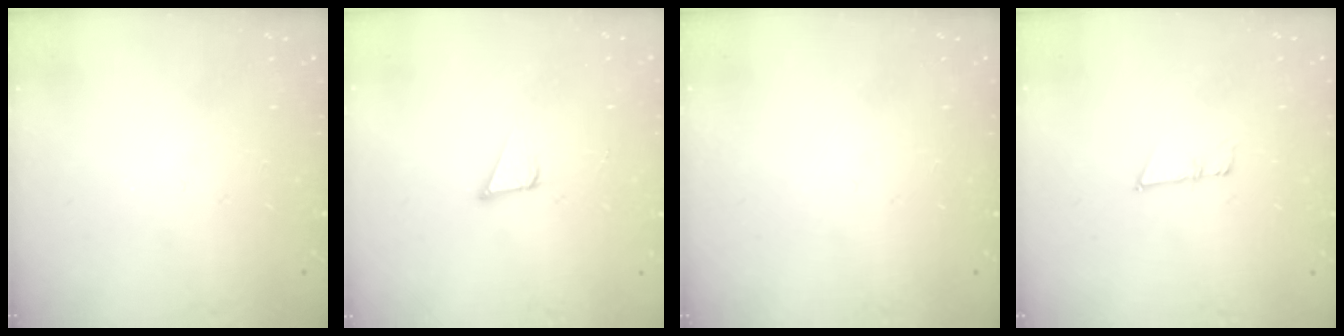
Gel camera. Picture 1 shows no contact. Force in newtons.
{"total": 3.7, "press": 3.1, "slide": 2.1}
{"total": 0.0}
{"total": 5.4, "press": 5.2, "slide": 1.3}